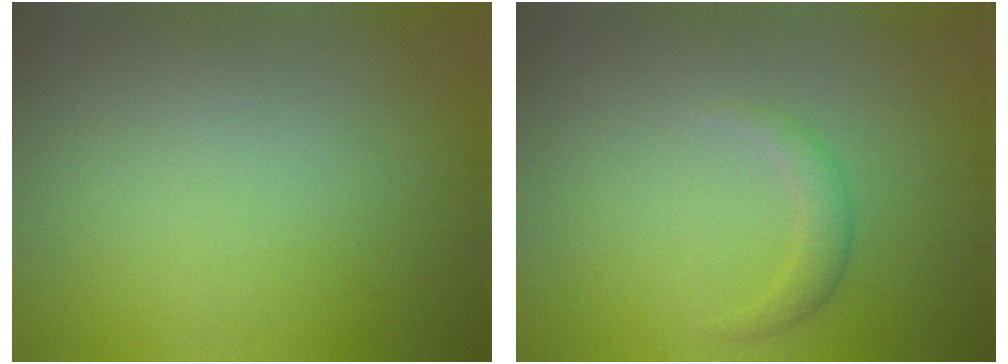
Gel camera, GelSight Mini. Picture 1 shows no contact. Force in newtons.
{"total": 1.7, "press": 1.7, "slide": 0.1}